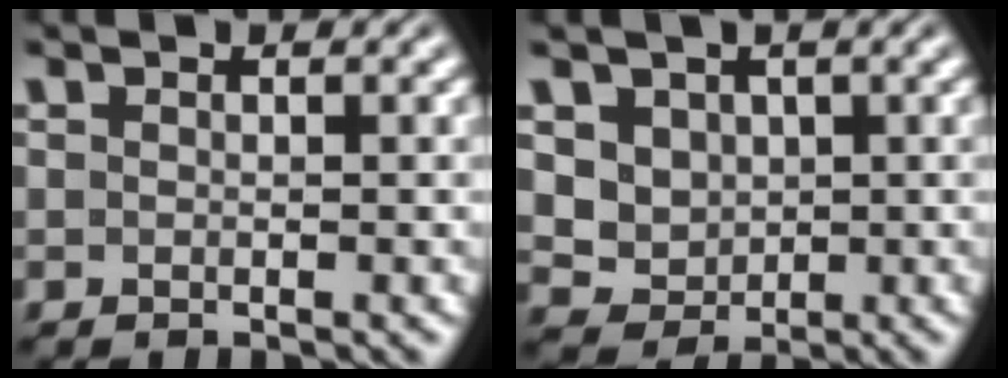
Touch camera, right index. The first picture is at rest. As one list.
[{"total": 6.8, "force": [0.4, 6.3, 2.6], "torque": [-0.089, -0.047, 0.022]}]